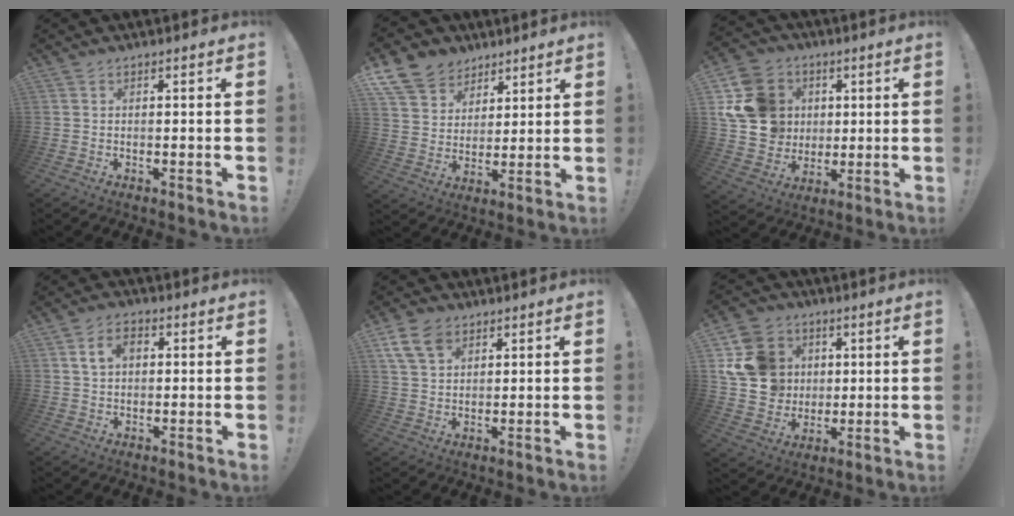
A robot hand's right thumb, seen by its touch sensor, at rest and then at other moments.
{"total": 11.6, "force": [7.5, 8.3, 3.0], "torque": [-0.058, -0.050, 0.152]}
{"total": 16.2, "force": [3.8, 14.2, 6.7], "torque": [-0.104, -0.003, 0.091]}
{"total": 6.4, "force": [1.5, 4.3, 4.4], "torque": [-0.066, 0.007, 0.026]}
{"total": 9.2, "force": [5.0, 5.9, 4.9], "torque": [-0.102, -0.012, 0.100]}
{"total": 15.2, "force": [4.0, 13.4, 6.0], "torque": [-0.093, -0.007, 0.090]}